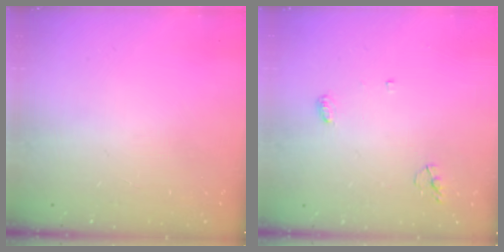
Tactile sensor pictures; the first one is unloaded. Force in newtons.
{"total": 4.0, "press": 3.9, "slide": 0.3}